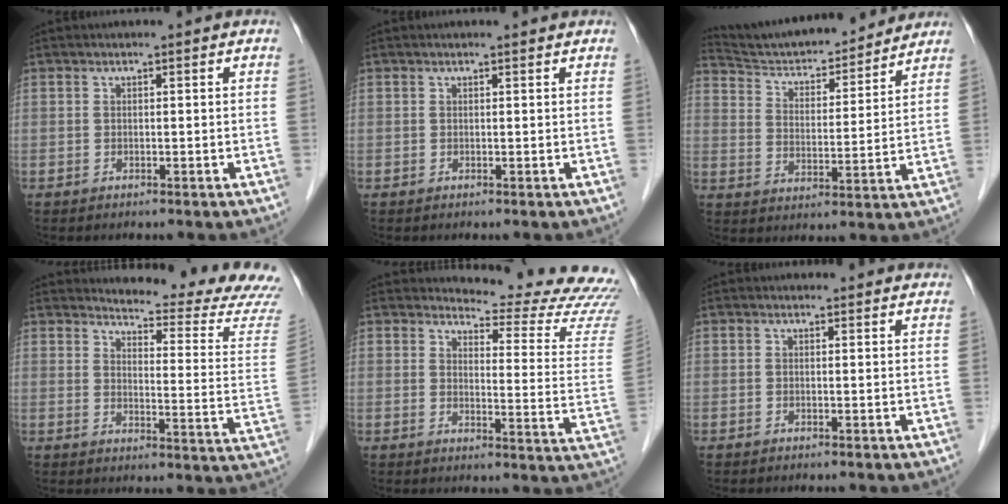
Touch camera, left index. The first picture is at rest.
{"total": 1.5, "force": [1.4, 0.0, 0.4], "torque": [-0.012, 0.008, 0.015]}
{"total": 17.4, "force": [16.4, 2.9, 5.2], "torque": [-0.083, 0.008, 0.252]}
{"total": 16.7, "force": [16.3, -0.8, 3.2], "torque": [-0.045, -0.130, 0.176]}
{"total": 18.5, "force": [18.2, 1.2, 3.3], "torque": [-0.031, -0.141, 0.186]}
{"total": 4.1, "force": [3.9, 1.1, 0.5], "torque": [-0.001, 0.009, 0.033]}